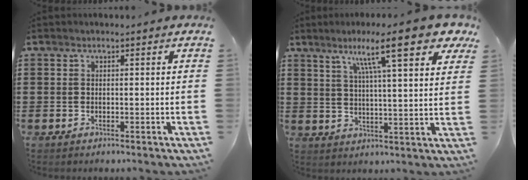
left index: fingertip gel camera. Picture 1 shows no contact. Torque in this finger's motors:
{"motor_torque": [2.14, 0.00, 0.69, 0.21]}